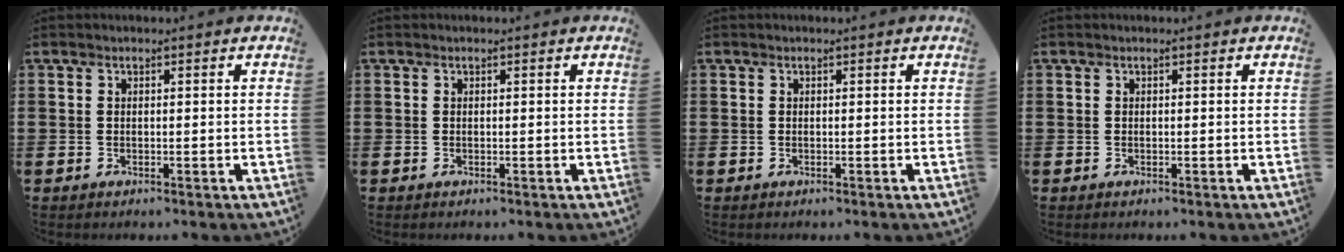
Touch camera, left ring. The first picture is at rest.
{"total": 0.0}
{"total": 0.0}
{"total": 0.0}